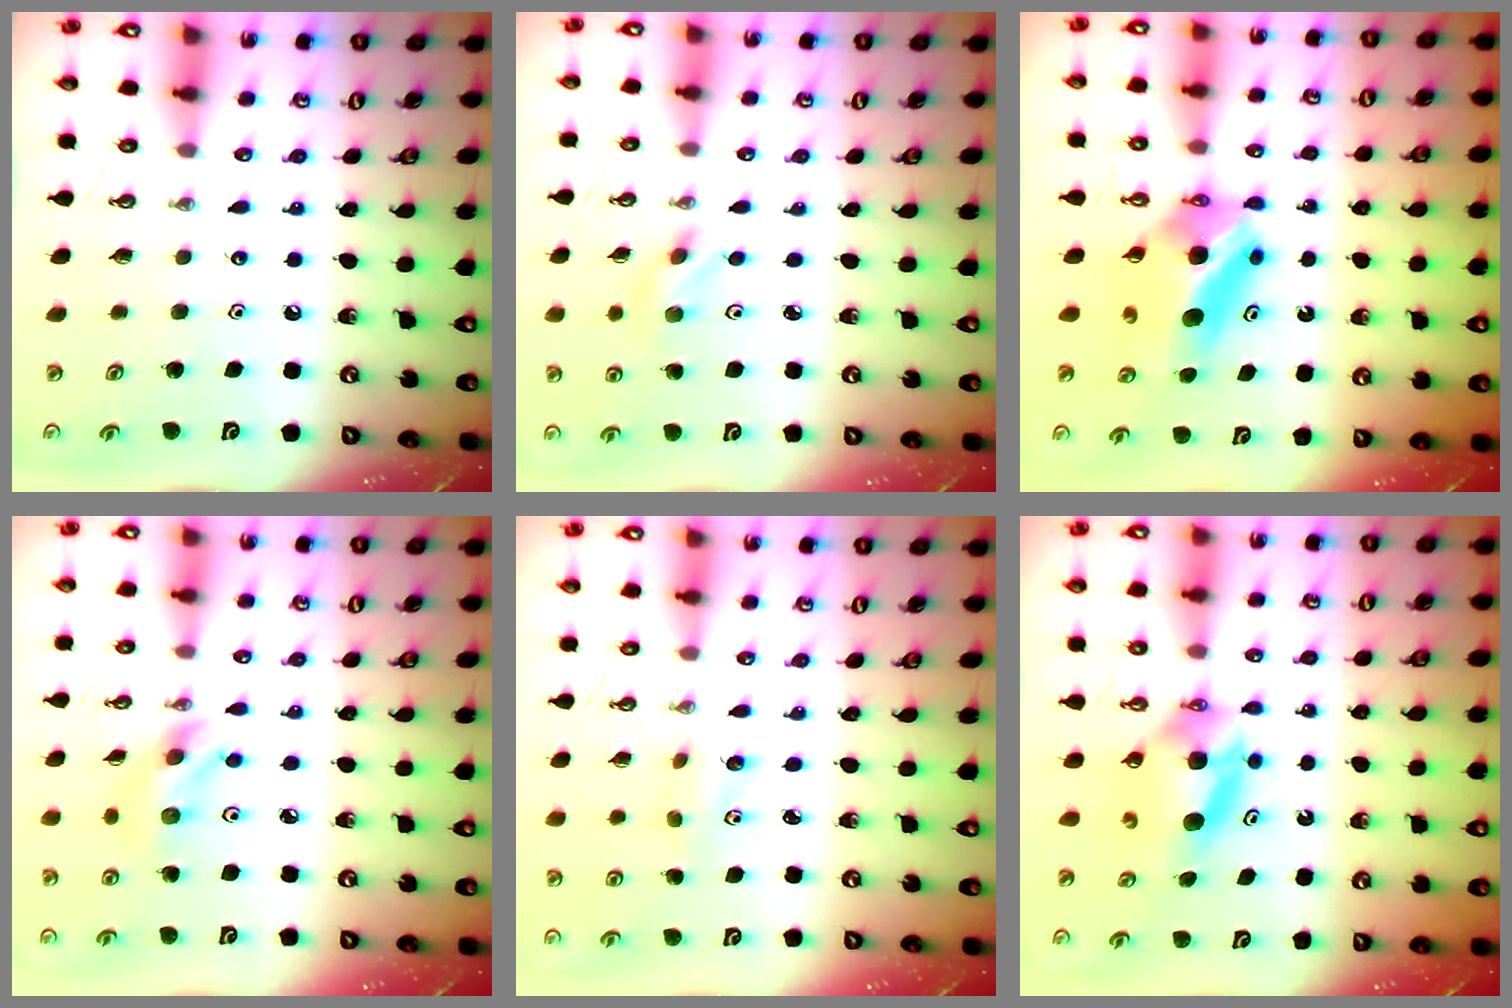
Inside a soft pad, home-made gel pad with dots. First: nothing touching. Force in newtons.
{"total": 2.6, "press": 2.4, "slide": 0.8}
{"total": 7.8, "press": 7.4, "slide": 2.3}
{"total": 7.8, "press": 7.8, "slide": 0.3}
{"total": 6.2, "press": 5.2, "slide": 3.5}
{"total": 6.6, "press": 6.3, "slide": 2.0}